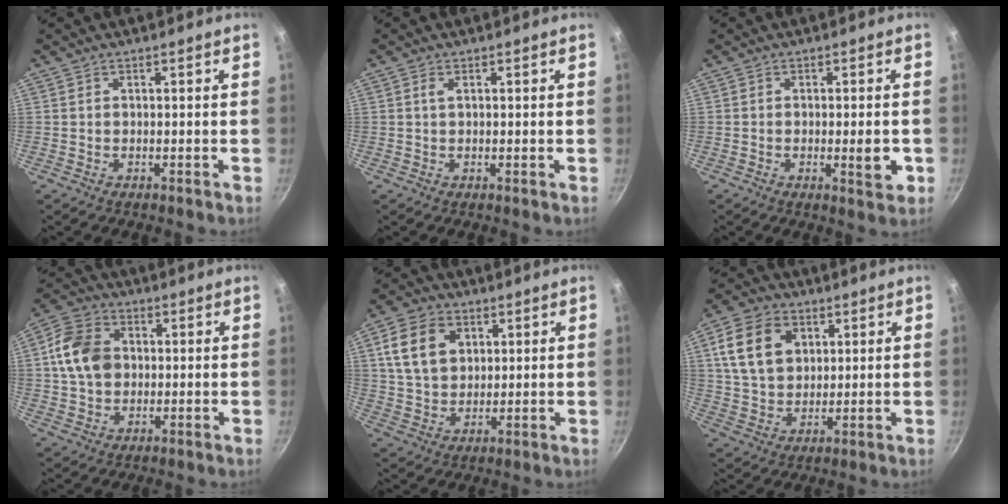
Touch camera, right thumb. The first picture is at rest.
{"total": 1.2, "force": [0.3, 0.3, 1.1], "torque": [-0.022, 0.000, 0.004]}
{"total": 4.7, "force": [-1.1, 1.3, 4.4], "torque": [-0.055, 0.000, -0.014]}
{"total": 11.2, "force": [1.2, 8.5, 7.1], "torque": [-0.117, 0.013, 0.009]}
{"total": 11.3, "force": [3.3, 8.4, 6.9], "torque": [-0.106, 0.000, 0.060]}
{"total": 13.0, "force": [3.9, 9.5, 7.9], "torque": [-0.125, -0.002, 0.070]}